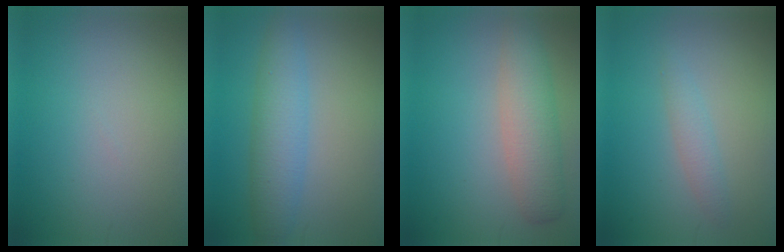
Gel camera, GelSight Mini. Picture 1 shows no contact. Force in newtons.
{"total": 4.4, "press": 4.4, "slide": 0.1}
{"total": 4.2, "press": 4.2, "slide": 0.1}
{"total": 1.5, "press": 1.5, "slide": 0.1}